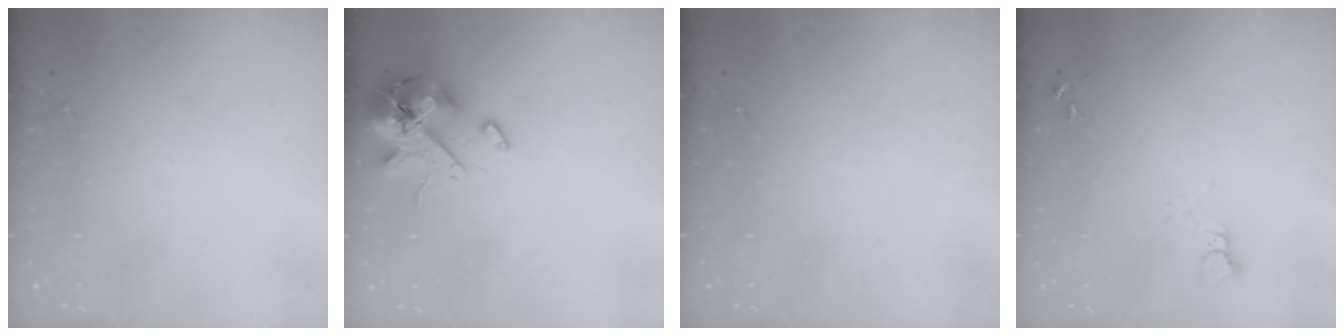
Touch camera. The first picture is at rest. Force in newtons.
{"total": 13.6, "press": 13.5, "slide": 2.2}
{"total": 0.0}
{"total": 2.5, "press": 2.5, "slide": 0.1}